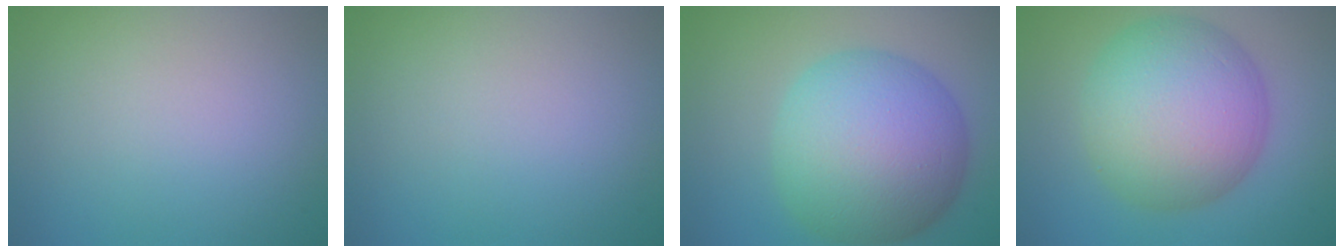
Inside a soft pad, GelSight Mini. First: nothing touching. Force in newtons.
{"total": 0.0}
{"total": 12.4, "press": 12.4, "slide": 0.1}
{"total": 11.2, "press": 11.1, "slide": 0.4}